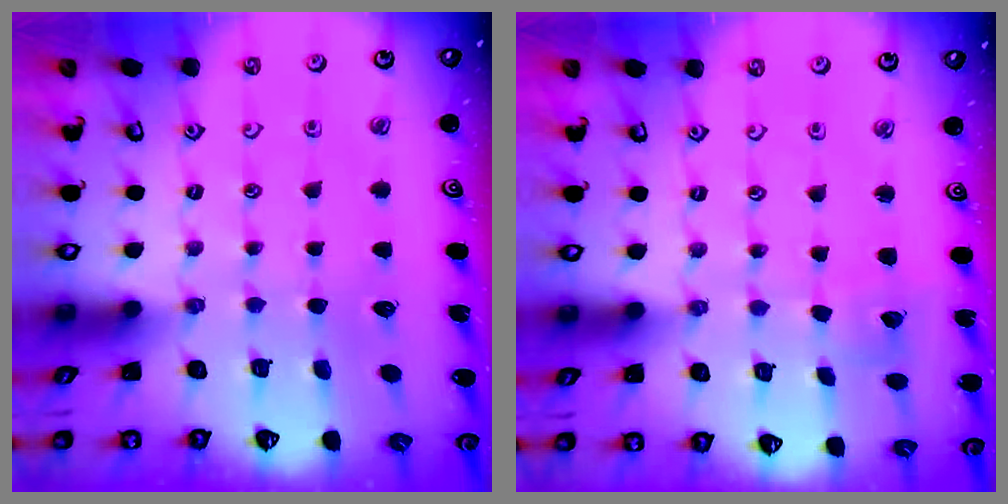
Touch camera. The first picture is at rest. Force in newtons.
{"total": 3.6, "press": 3.6, "slide": 0.4}